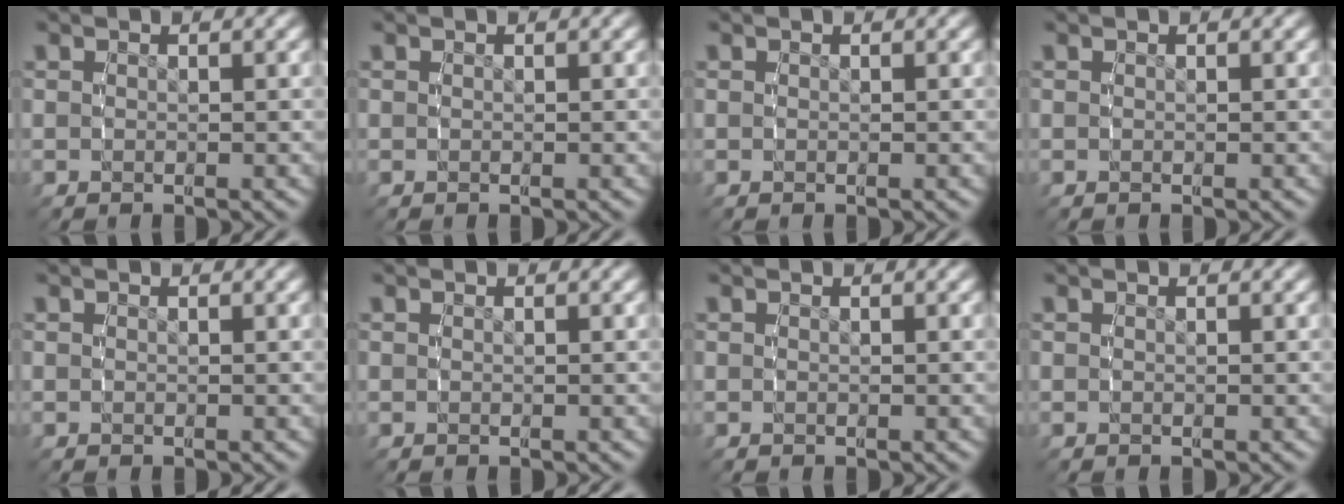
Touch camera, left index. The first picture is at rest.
{"total": 0.0}
{"total": 0.0}
{"total": 0.0}
{"total": 0.0}
{"total": 0.0}
{"total": 0.0}
{"total": 0.0}